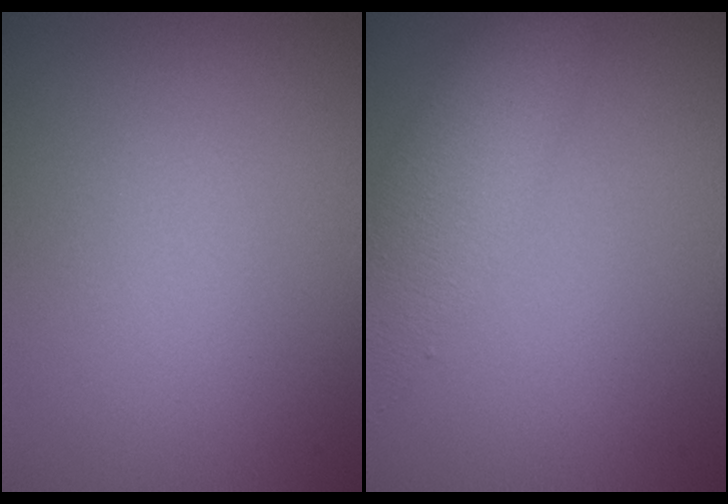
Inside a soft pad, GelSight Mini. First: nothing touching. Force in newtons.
{"total": 7.4, "press": 7.4, "slide": 0.3}